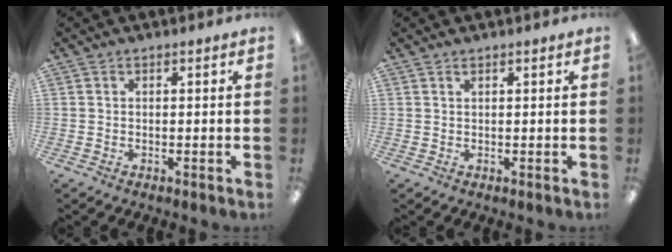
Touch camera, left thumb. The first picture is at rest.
{"total": 0.6, "force": [0.5, 0.2, 0.3], "torque": [-0.007, 0.001, 0.008]}